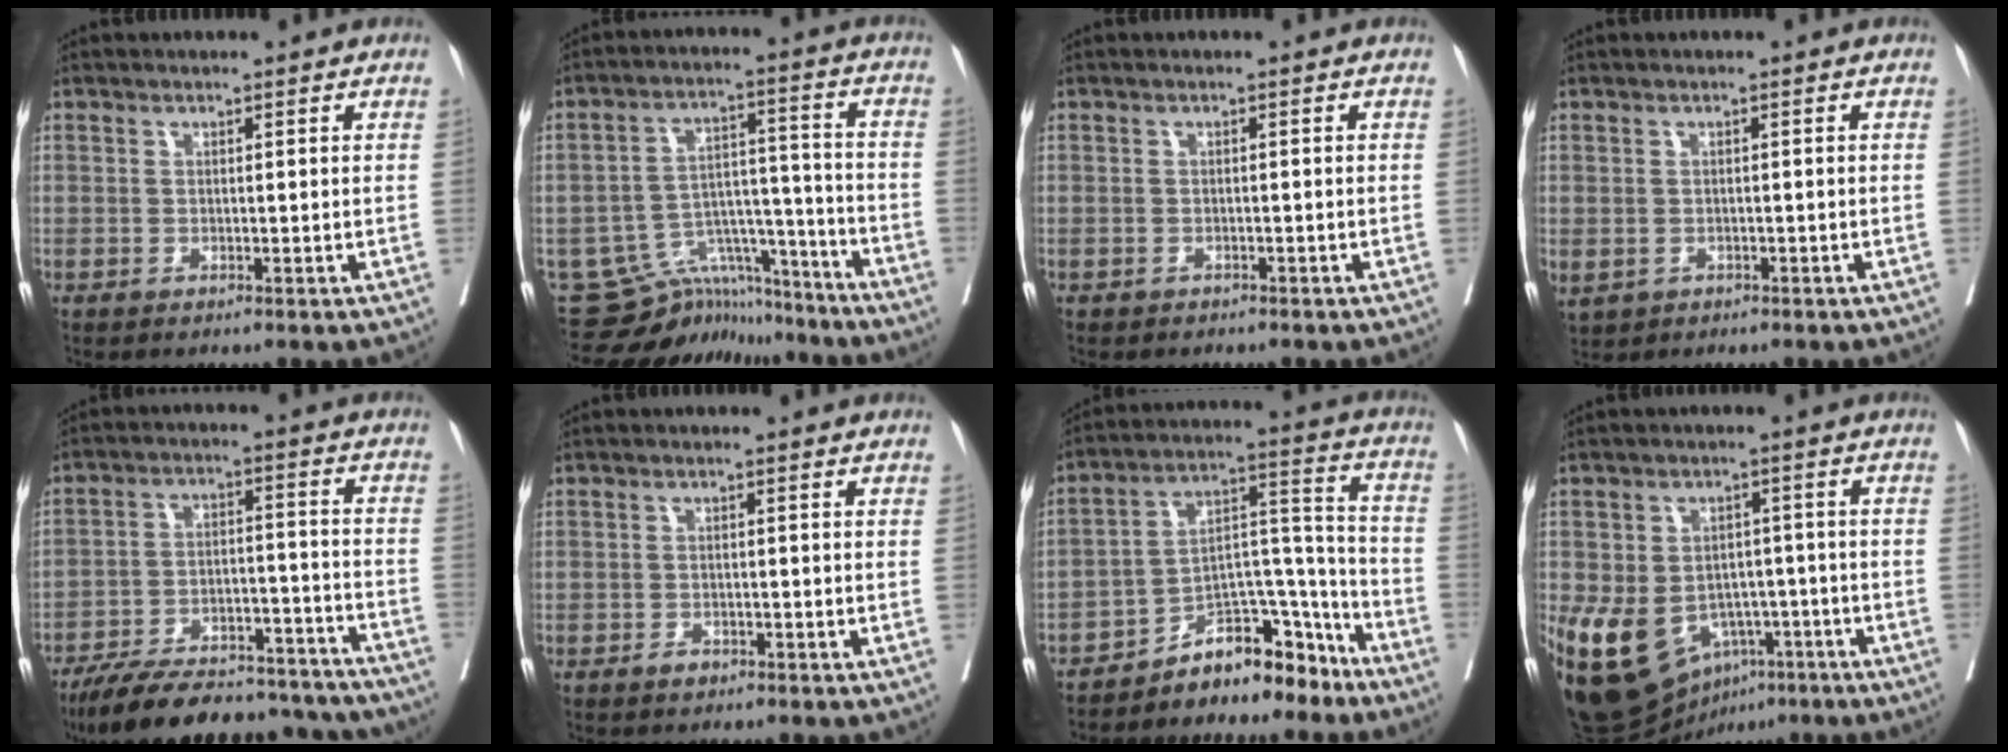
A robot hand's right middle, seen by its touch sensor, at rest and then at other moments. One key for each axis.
{"total": 13.5, "fx": -12.4, "fy": 5.1, "fz": 1.7, "tx": -0.034, "ty": 0.055, "tz": -0.186}
{"total": 1.7, "fx": -1.4, "fy": 0.9, "fz": 0.4, "tx": -0.018, "ty": -0.001, "tz": -0.016}
{"total": 5.1, "fx": -2.1, "fy": 4.0, "fz": 2.4, "tx": -0.072, "ty": -0.003, "tz": -0.023}
{"total": 26.7, "fx": -23.4, "fy": 7.0, "fz": 10.7, "tx": -0.148, "ty": 0.005, "tz": -0.330}
{"total": 1.3, "fx": -1.0, "fy": 0.7, "fz": 0.5, "tx": -0.011, "ty": 0.001, "tz": -0.015}
{"total": 11.7, "fx": -10.0, "fy": 4.3, "fz": 4.4, "tx": -0.056, "ty": 0.060, "tz": -0.165}
{"total": 14.9, "fx": -6.2, "fy": 10.9, "fz": 7.9, "tx": -0.156, "ty": 0.015, "tz": -0.082}